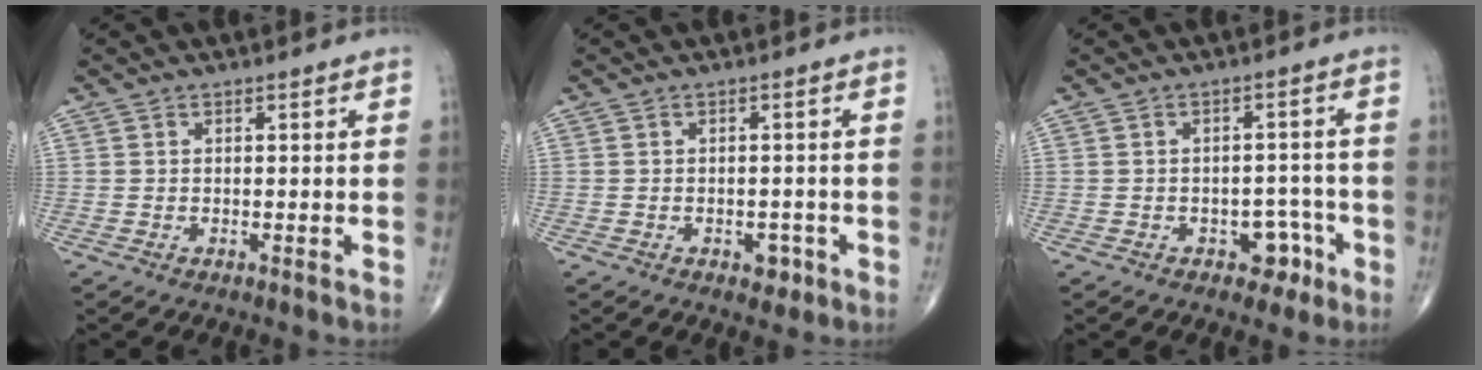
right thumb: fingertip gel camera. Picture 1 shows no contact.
{"total": 2.5, "force": [-1.1, 1.7, 1.5], "torque": [-0.006, 0.005, -0.011]}
{"total": 4.9, "force": [-2.5, 3.4, 2.6], "torque": [-0.005, 0.027, -0.030]}